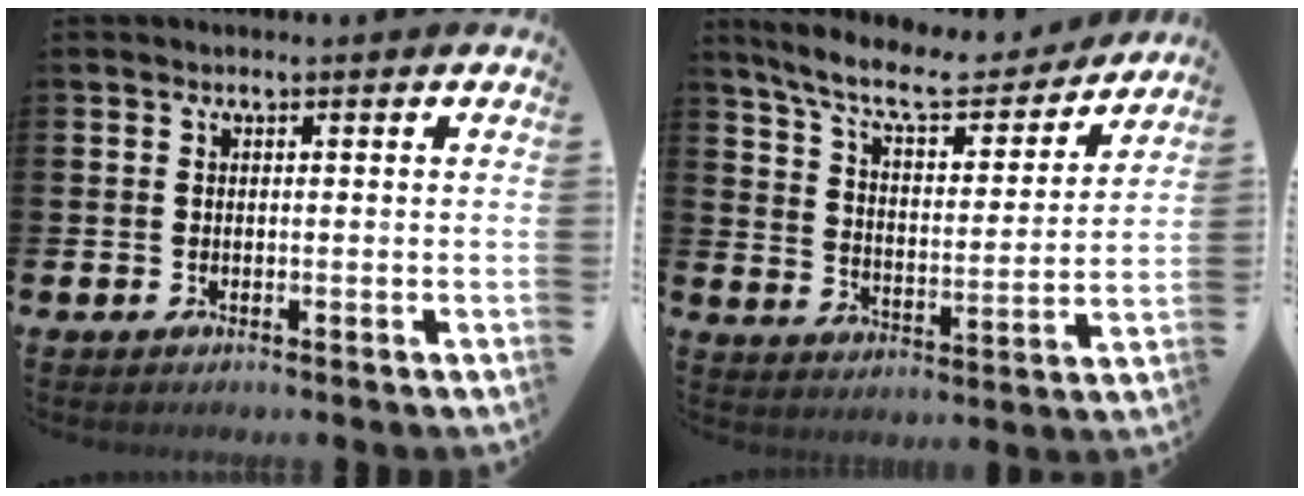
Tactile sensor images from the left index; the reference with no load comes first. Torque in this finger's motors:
{"motor_torque": [0.20, -0.20, 0.06, 0.06]}